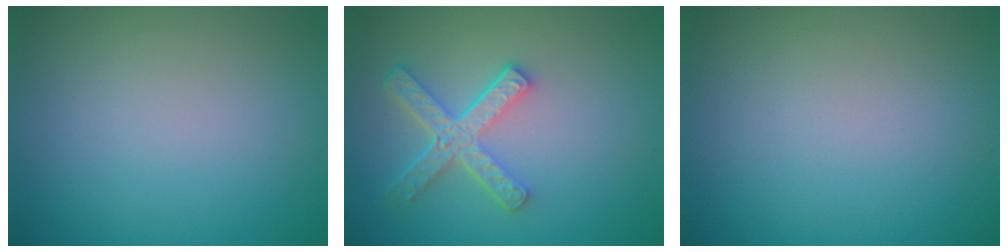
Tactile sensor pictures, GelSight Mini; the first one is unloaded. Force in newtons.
{"total": 4.7, "press": 3.5, "slide": 3.0}
{"total": 0.0}